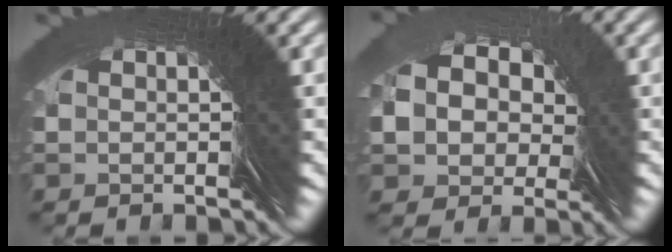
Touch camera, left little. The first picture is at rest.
{"total": 5.2, "force": [2.7, 4.4, 0.9], "torque": [-0.021, 0.012, 0.031]}